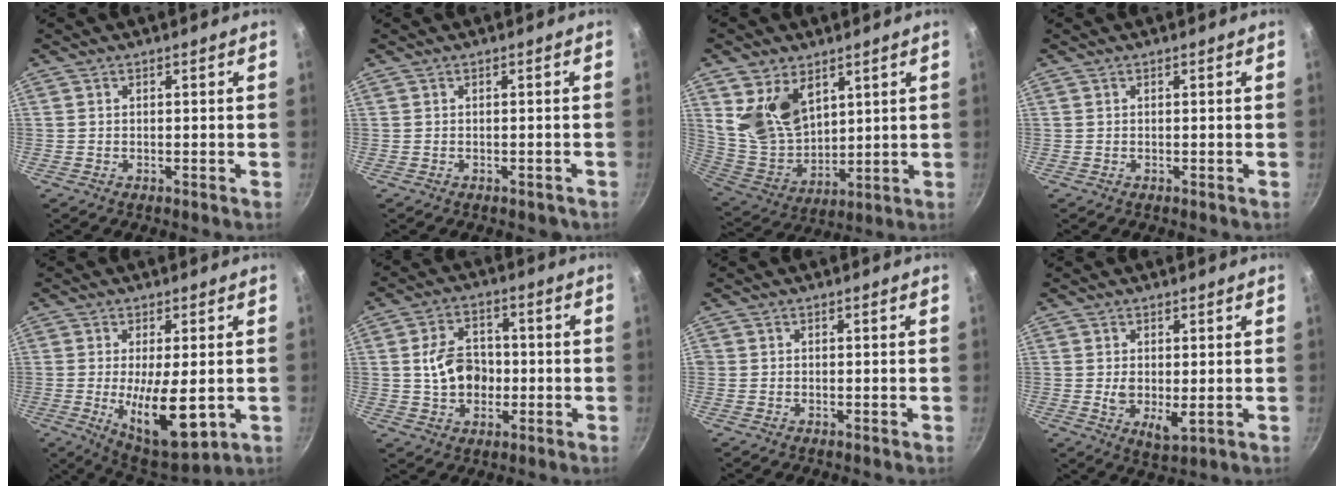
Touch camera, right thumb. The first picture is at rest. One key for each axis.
{"total": 1.2, "fx": -0.7, "fy": 0.8, "fz": 0.5, "tx": 0.003, "ty": 0.011, "tz": 0.000}
{"total": 13.3, "fx": 6.0, "fy": 8.7, "fz": 8.0, "tx": -0.124, "ty": -0.044, "tz": 0.133}
{"total": 0.0}
{"total": 13.1, "fx": -1.7, "fy": 4.9, "fz": 12.1, "tx": -0.182, "ty": -0.013, "tz": -0.012}
{"total": 9.4, "fx": -0.4, "fy": 7.1, "fz": 6.1, "tx": -0.083, "ty": 0.016, "tz": -0.008}
{"total": 0.0}
{"total": 4.9, "fx": 0.1, "fy": 2.5, "fz": 4.2, "tx": -0.072, "ty": -0.018, "tz": 0.006}